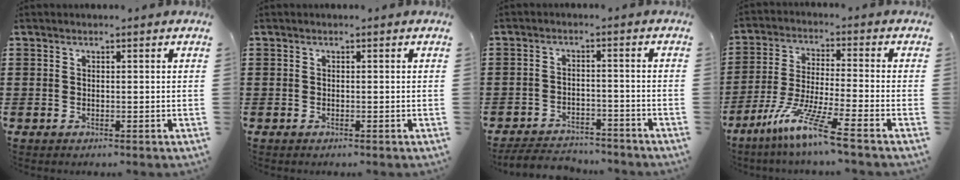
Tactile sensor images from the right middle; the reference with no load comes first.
{"total": 0.0}
{"total": 4.3, "force": [-4.2, 0.8, 0.4], "torque": [-0.014, 0.004, -0.091]}
{"total": 9.6, "force": [-7.2, 0.1, 6.5], "torque": [-0.143, -0.014, -0.143]}